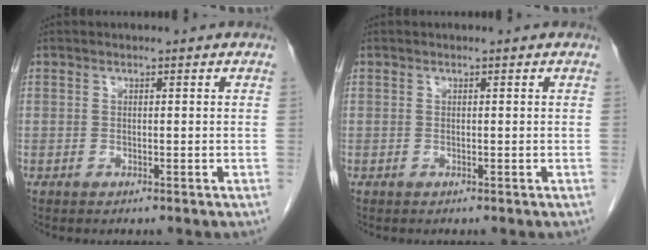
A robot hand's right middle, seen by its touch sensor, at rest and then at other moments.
{"total": 0.0}